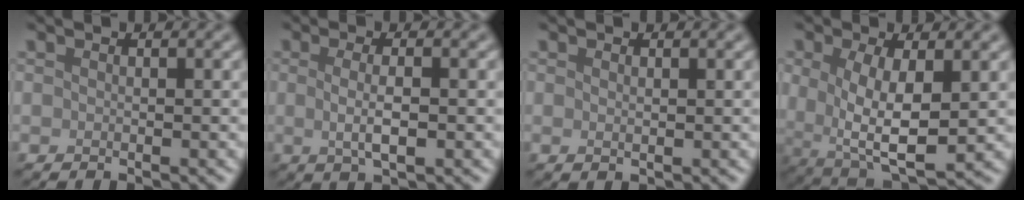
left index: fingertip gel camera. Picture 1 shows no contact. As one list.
[{"total": 3.0, "force": [-0.1, 0.8, 2.9], "torque": [-0.055, -0.003, 0.000]}, {"total": 0.6, "force": [0.3, 0.2, 0.5], "torque": [-0.010, -0.001, 0.005]}, {"total": 6.9, "force": [0.4, 3.3, 6.1], "torque": [-0.123, -0.013, 0.014]}]